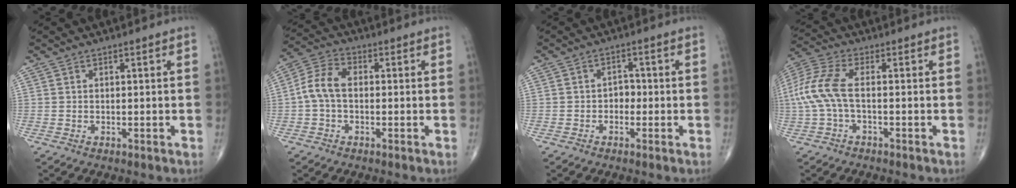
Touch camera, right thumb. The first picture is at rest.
{"total": 6.8, "force": [-0.4, 4.4, 5.2], "torque": [-0.105, 0.023, -0.018]}
{"total": 2.4, "force": [-0.7, 1.8, 1.4], "torque": [-0.003, 0.010, -0.018]}
{"total": 8.9, "force": [-0.8, 3.6, 8.1], "torque": [-0.206, 0.024, -0.020]}